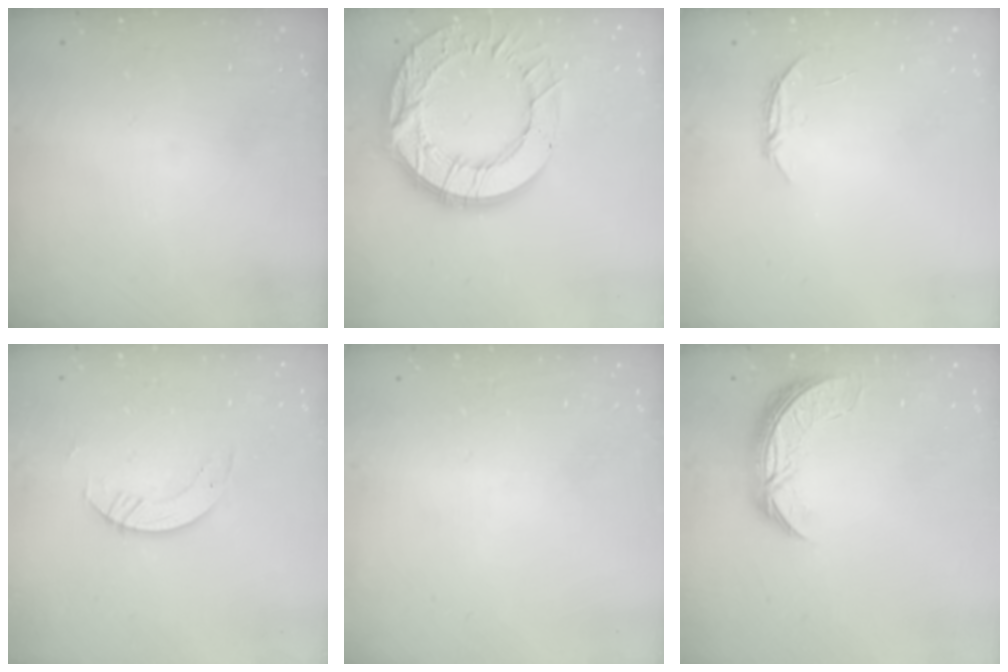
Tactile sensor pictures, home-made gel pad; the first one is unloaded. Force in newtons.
{"total": 22.1, "press": 22.0, "slide": 2.0}
{"total": 3.8, "press": 3.8, "slide": 0.5}
{"total": 3.2, "press": 3.1, "slide": 0.3}
{"total": 0.0}
{"total": 7.7, "press": 7.6, "slide": 0.7}